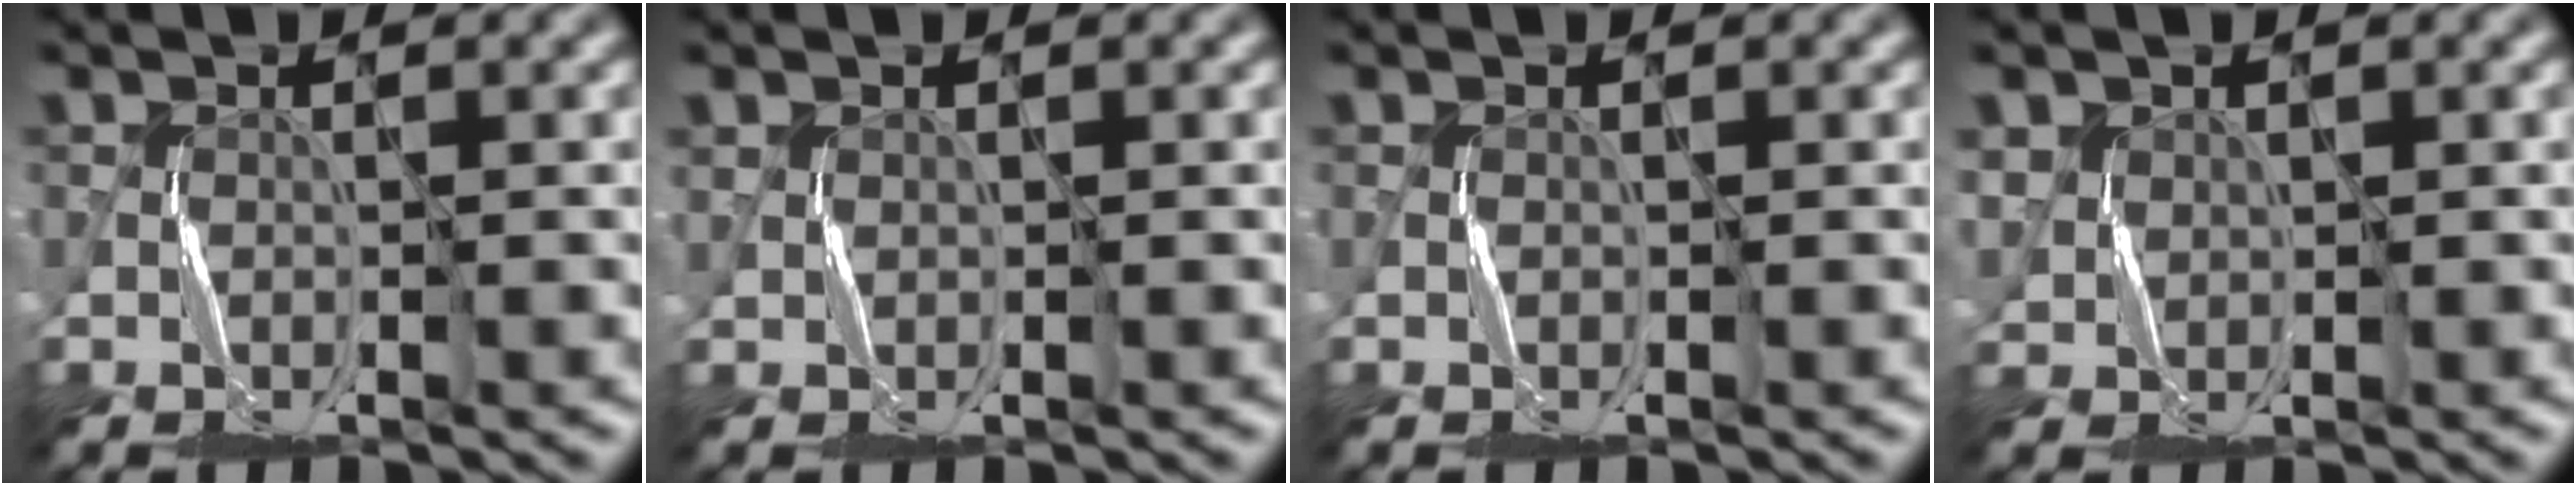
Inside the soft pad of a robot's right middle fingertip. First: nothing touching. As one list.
[{"total": 0.7, "force": [0.6, 0.3, -0.1], "torque": [0.003, -0.002, 0.012]}, {"total": 0.0}, {"total": 1.4, "force": [0.9, 1.1, -0.2], "torque": [0.001, -0.004, 0.020]}]